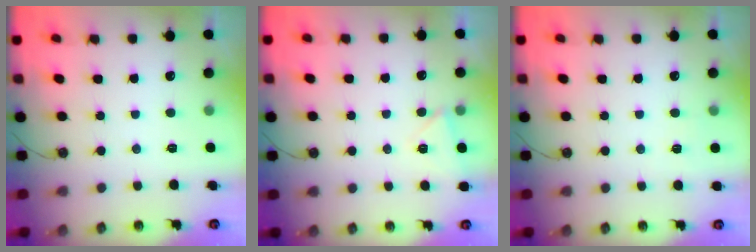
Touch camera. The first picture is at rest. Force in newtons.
{"total": 4.1, "press": 3.7, "slide": 1.7}
{"total": 2.5, "press": 2.4, "slide": 0.4}